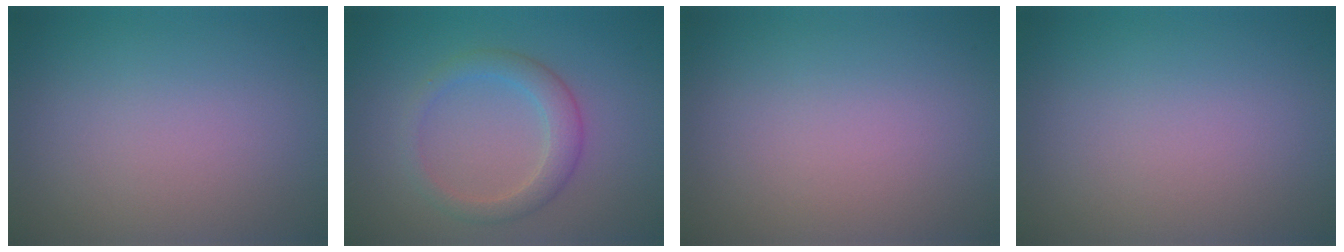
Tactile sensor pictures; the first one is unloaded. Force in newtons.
{"total": 2.8, "press": 2.8, "slide": 0.2}
{"total": 0.0}
{"total": 0.0}